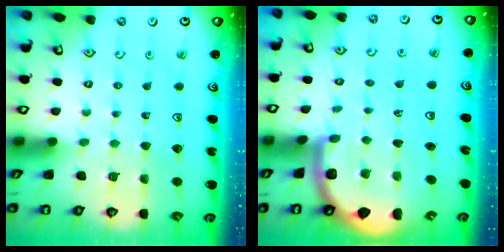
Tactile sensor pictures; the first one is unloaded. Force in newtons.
{"total": 4.8, "press": 4.7, "slide": 0.7}